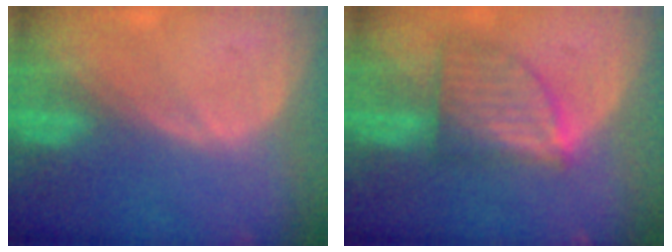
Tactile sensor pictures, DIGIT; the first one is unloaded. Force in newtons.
{"total": 7.3, "press": 6.8, "slide": 2.7}